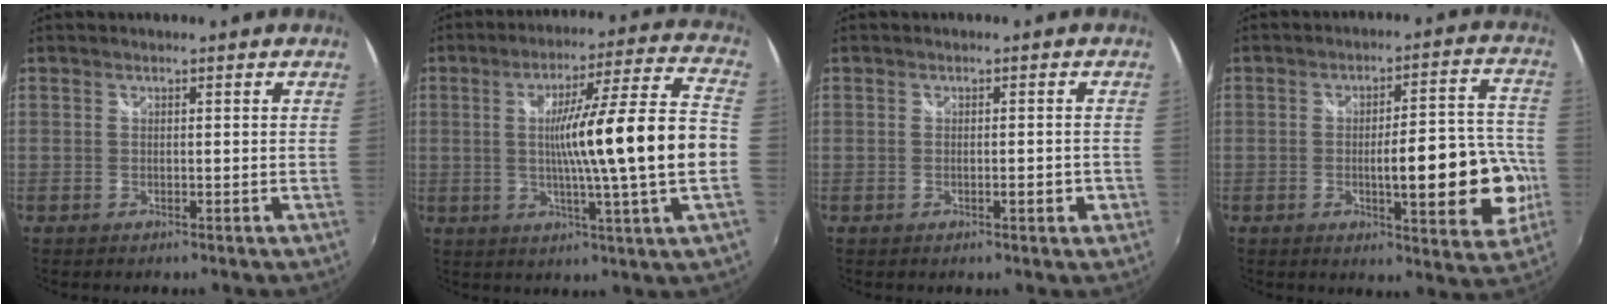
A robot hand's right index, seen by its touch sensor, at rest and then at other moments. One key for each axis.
{"total": 17.0, "fx": -1.2, "fy": -1.1, "fz": 17.0, "tx": -0.241, "ty": 0.004, "tz": -0.016}
{"total": 1.9, "fx": -0.7, "fy": 0.5, "fz": 1.7, "tx": -0.022, "ty": 0.004, "tz": -0.007}
{"total": 14.6, "fx": -3.5, "fy": 3.3, "fz": 13.8, "tx": -0.195, "ty": 0.000, "tz": -0.039}